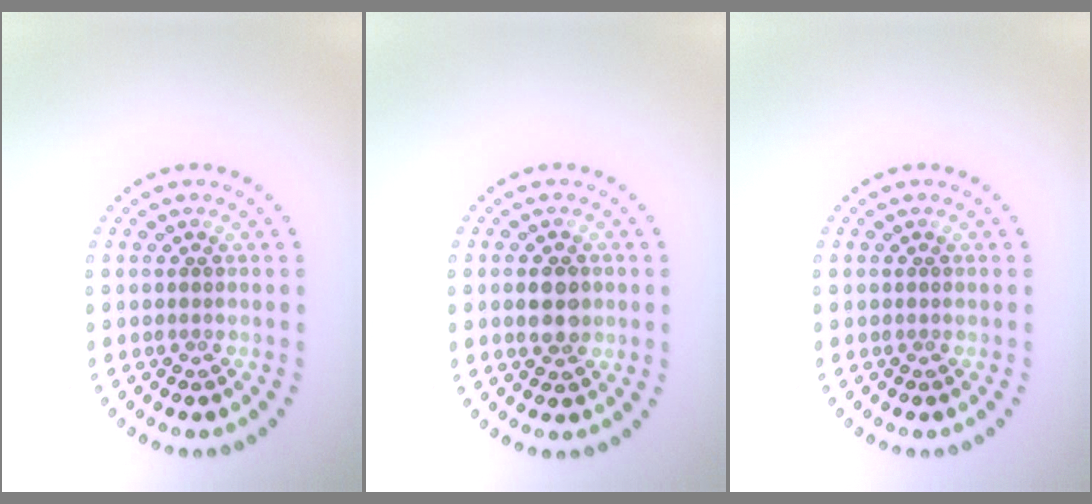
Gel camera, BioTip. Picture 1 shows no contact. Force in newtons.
{"total": 2.6, "press": 2.6, "slide": 0.4}
{"total": 0.0}